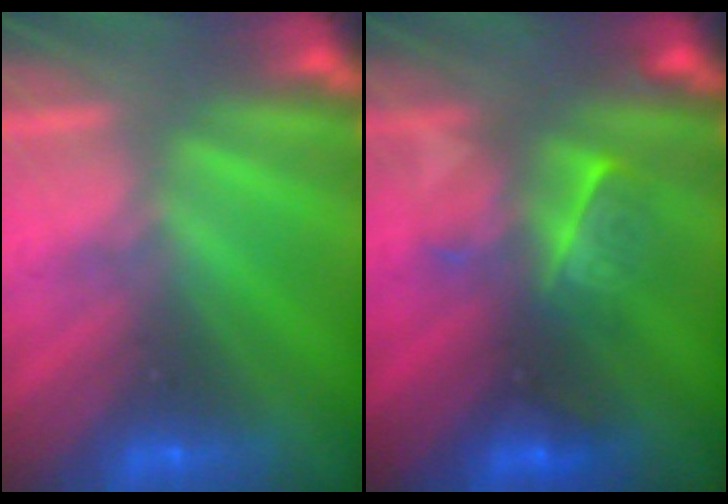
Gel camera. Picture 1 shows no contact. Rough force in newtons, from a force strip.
{"total": 2.5}